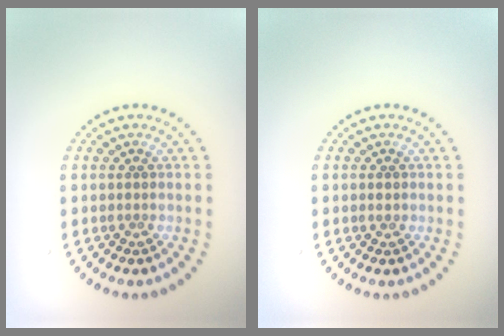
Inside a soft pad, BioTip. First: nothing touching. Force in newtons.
{"total": 0.7, "press": 0.7, "slide": 0.1}